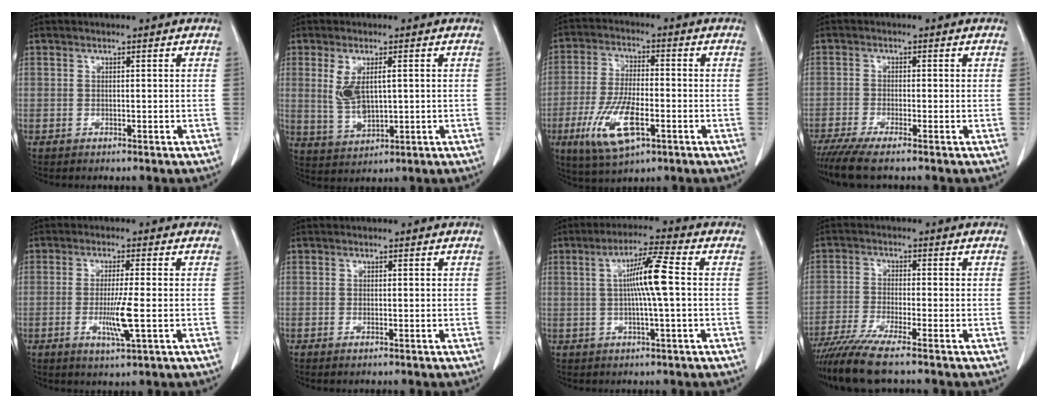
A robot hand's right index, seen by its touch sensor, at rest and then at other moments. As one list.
[{"total": 6.0, "force": [1.1, 2.4, 5.4], "torque": [-0.112, 0.003, 0.031]}, {"total": 11.1, "force": [-4.3, 3.8, 9.6], "torque": [-0.199, -0.012, -0.075]}, {"total": 4.4, "force": [-3.4, -0.2, 2.8], "torque": [-0.048, -0.010, -0.065]}, {"total": 5.9, "force": [-1.3, -0.3, 5.7], "torque": [-0.109, -0.014, -0.021]}, {"total": 0.7, "force": [-0.4, 0.1, 0.5], "torque": [-0.009, -0.001, -0.006]}, {"total": 7.6, "force": [0.5, -0.3, 7.5], "torque": [-0.137, 0.007, 0.004]}, {"total": 7.8, "force": [-6.2, -0.7, 4.6], "torque": [-0.080, -0.023, -0.114]}]